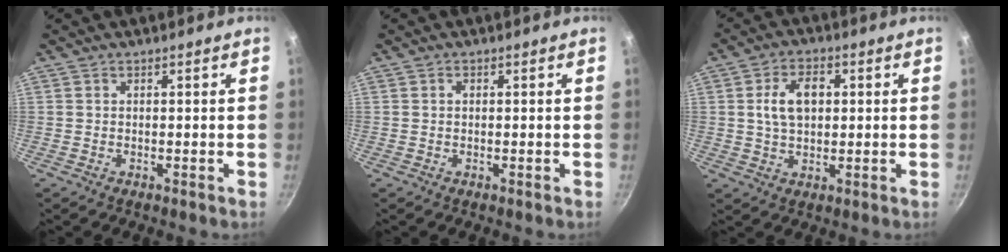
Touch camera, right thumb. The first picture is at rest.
{"total": 0.8, "force": [0.2, 0.6, 0.5], "torque": [-0.007, 0.004, 0.002]}
{"total": 7.9, "force": [1.3, 5.0, 6.0], "torque": [-0.087, 0.008, 0.021]}